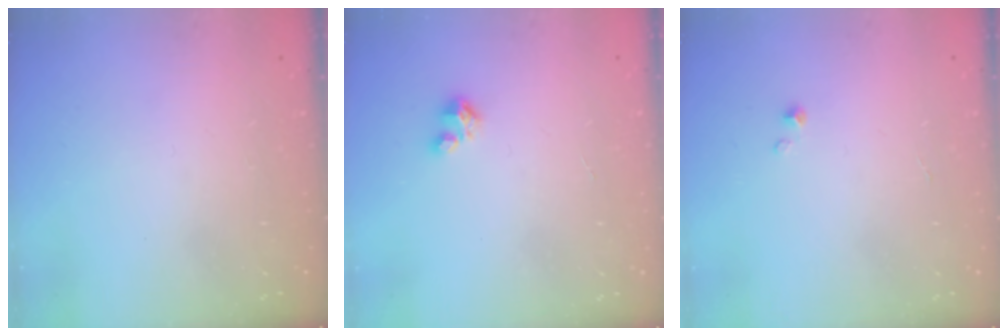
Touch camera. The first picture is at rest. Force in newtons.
{"total": 1.6, "press": 1.6, "slide": 0.1}
{"total": 0.0}